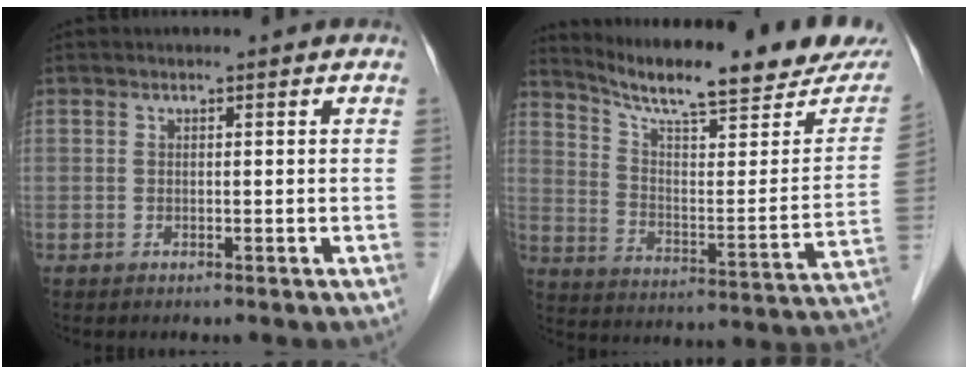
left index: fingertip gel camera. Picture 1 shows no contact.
{"total": 22.1, "force": [19.4, 2.2, 10.4], "torque": [-0.162, -0.050, 0.270]}